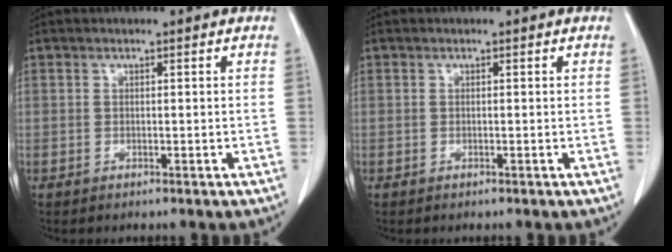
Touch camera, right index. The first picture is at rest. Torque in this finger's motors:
{"motor_torque": [-0.06, 0.04, 0.00, 0.00]}